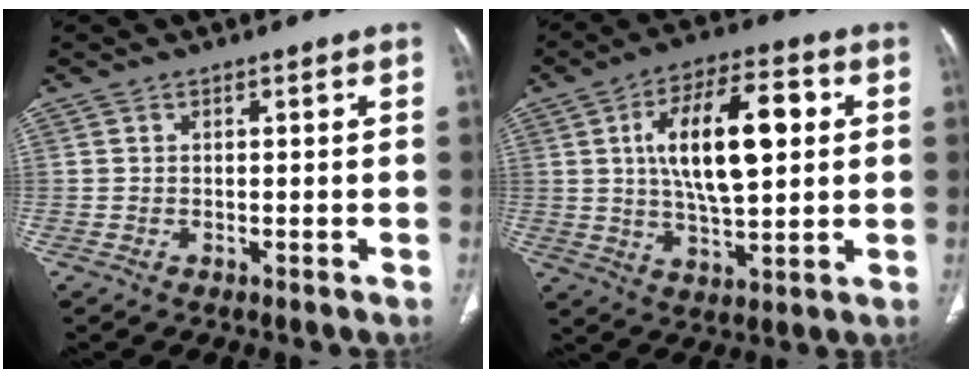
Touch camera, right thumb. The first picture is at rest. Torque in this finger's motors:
{"motor_torque": [1.23, 1.87, 1.21, 1.21, 0.30]}